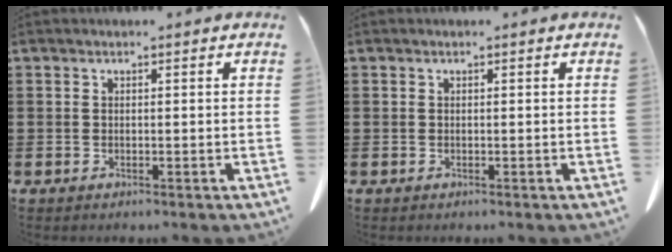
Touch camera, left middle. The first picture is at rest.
{"total": 0.0}